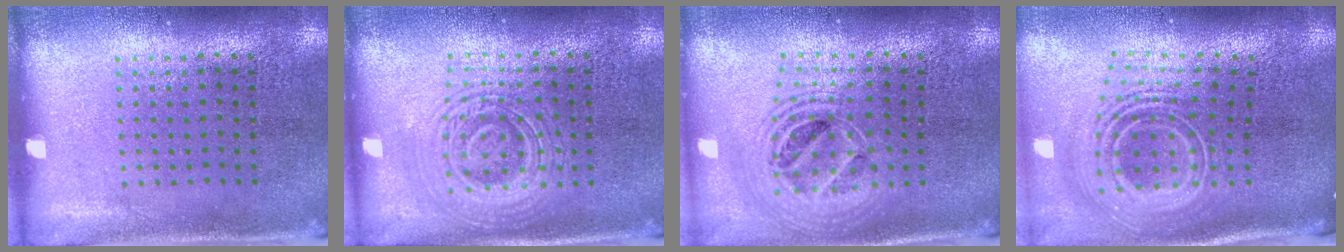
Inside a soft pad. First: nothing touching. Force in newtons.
{"total": 2.7, "press": 2.7, "slide": 0.5}
{"total": 2.0, "press": 1.6, "slide": 1.2}
{"total": 2.9, "press": 1.9, "slide": 2.1}